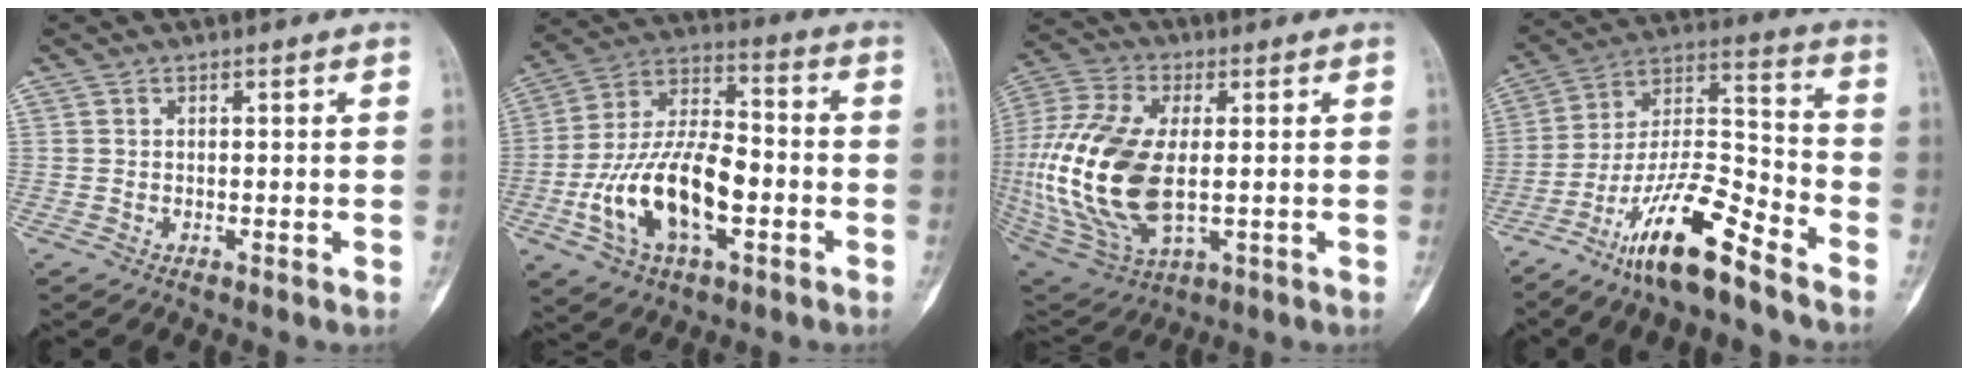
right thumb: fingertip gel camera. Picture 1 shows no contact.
{"total": 19.5, "force": [-5.2, 10.0, 15.9], "torque": [-0.289, 0.039, -0.090]}
{"total": 22.8, "force": [-0.8, 12.1, 19.4], "torque": [-0.435, -0.012, -0.003]}
{"total": 17.0, "force": [-11.7, 3.9, 11.7], "torque": [-0.209, 0.082, -0.215]}